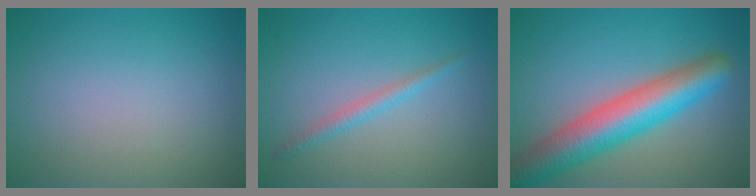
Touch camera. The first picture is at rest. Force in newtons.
{"total": 1.5, "press": 1.4, "slide": 0.1}
{"total": 8.2, "press": 8.2, "slide": 0.3}